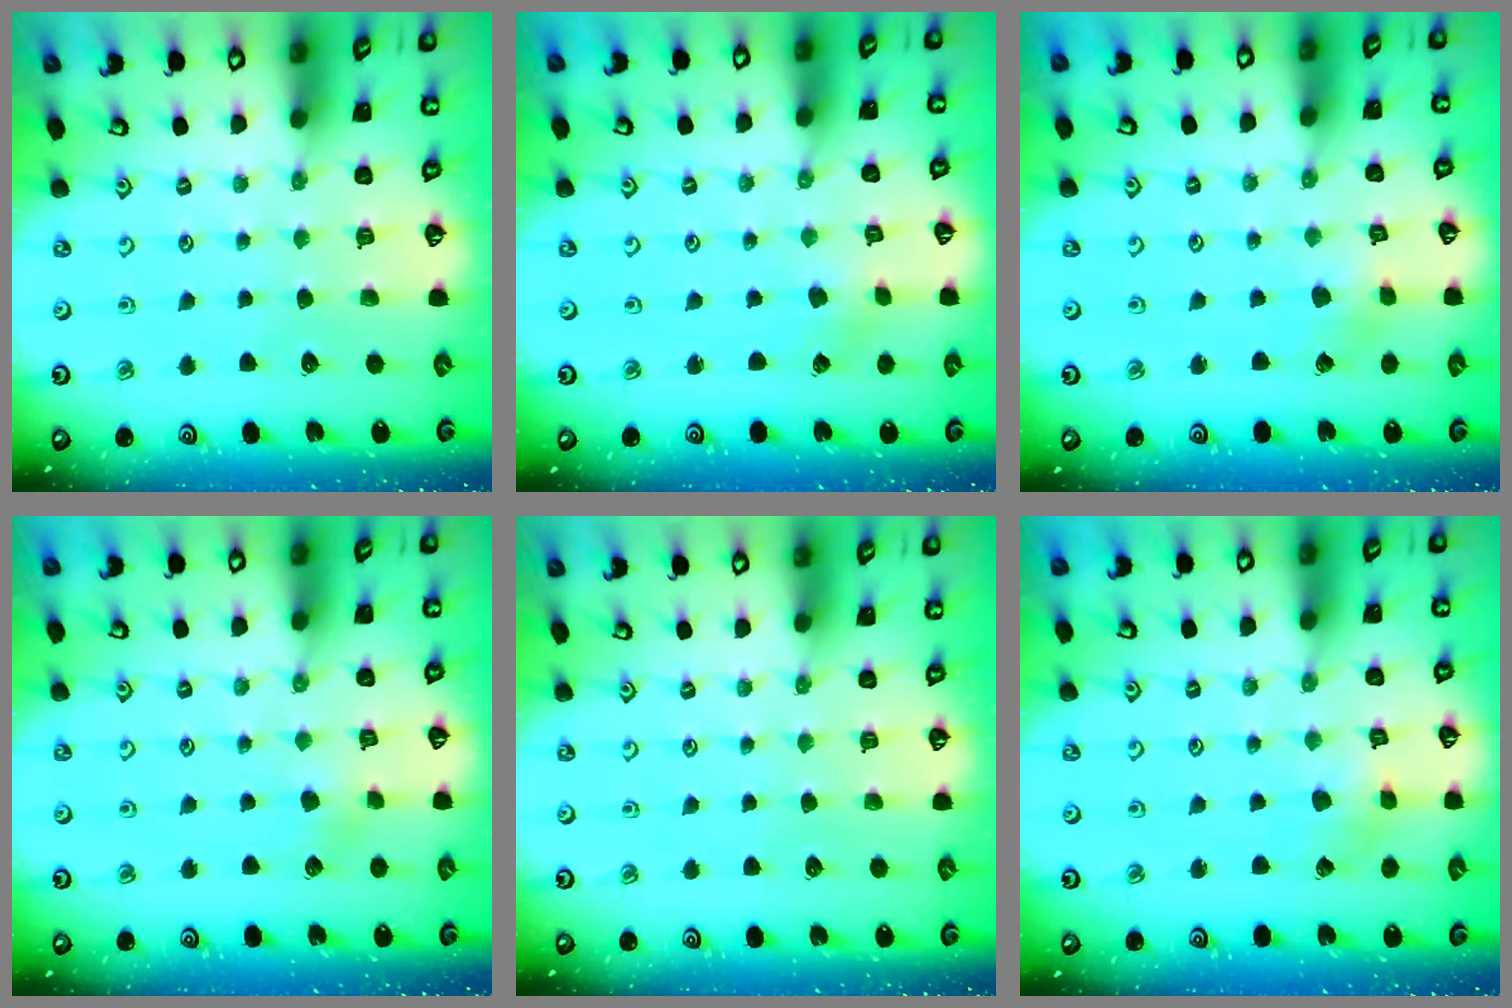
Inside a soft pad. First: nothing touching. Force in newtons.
{"total": 0.0}
{"total": 2.2, "press": 2.2, "slide": 0.2}
{"total": 3.0, "press": 2.9, "slide": 0.7}
{"total": 0.0}
{"total": 2.9, "press": 2.8, "slide": 0.3}